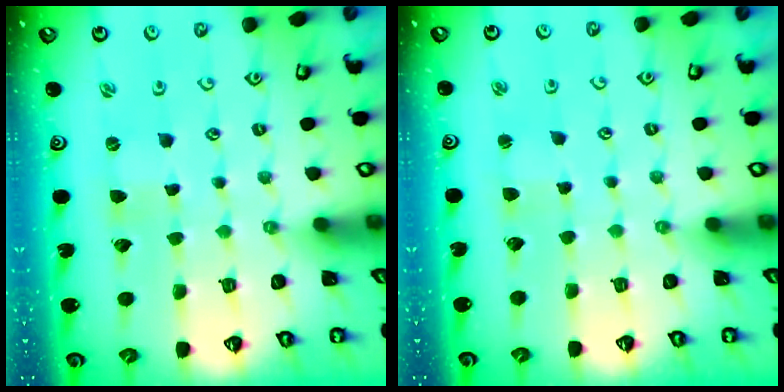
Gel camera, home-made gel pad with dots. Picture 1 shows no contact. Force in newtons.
{"total": 2.6, "press": 2.6, "slide": 0.3}